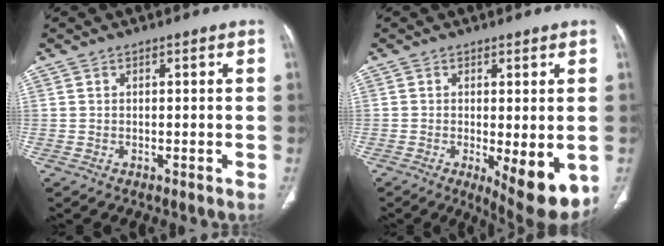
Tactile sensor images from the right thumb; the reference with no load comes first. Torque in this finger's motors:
{"motor_torque": [-0.17, 1.23, -0.04, 0.12, 0.09]}